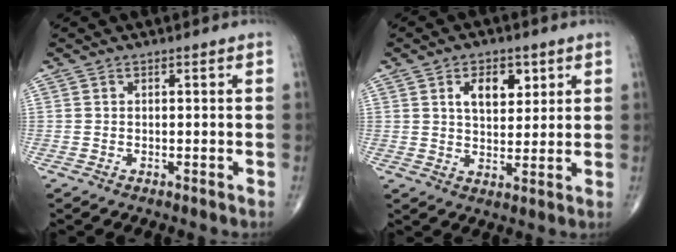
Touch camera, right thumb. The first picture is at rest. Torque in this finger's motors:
{"motor_torque": [0.07, 0.17, 0.62, 0.40, 0.18]}